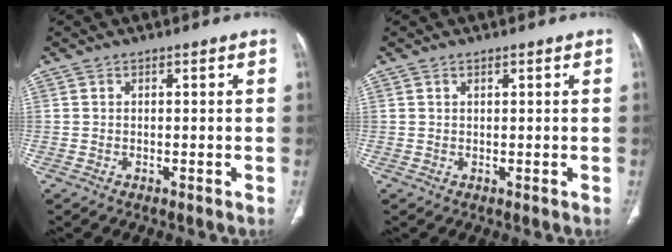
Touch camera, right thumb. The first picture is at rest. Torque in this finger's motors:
{"motor_torque": [-0.56, -0.10, -0.34, 0.15, 0.03]}